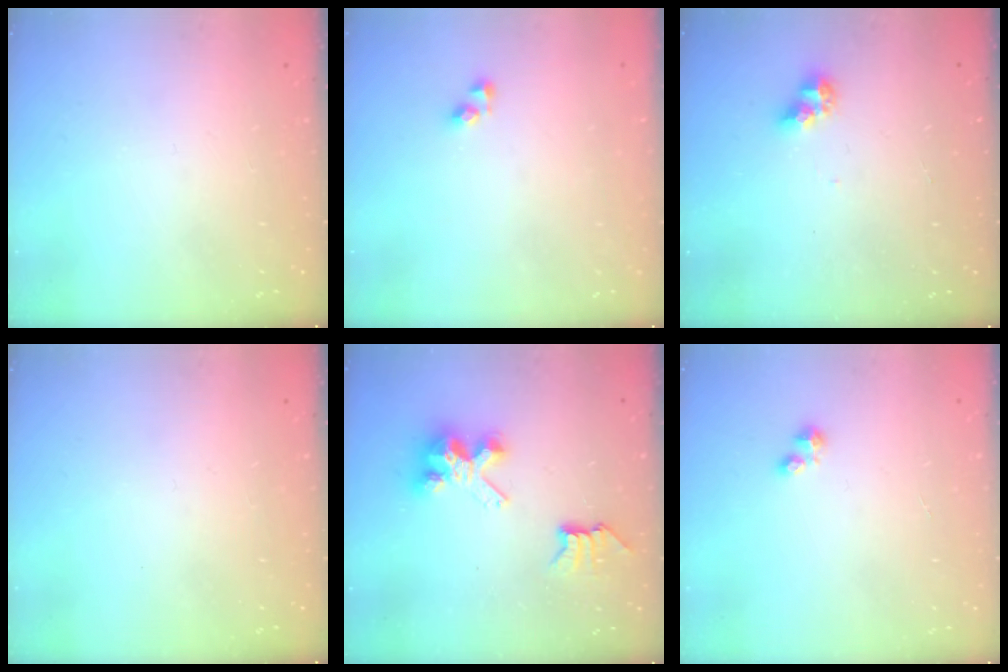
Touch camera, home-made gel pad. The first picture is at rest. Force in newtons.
{"total": 3.7, "press": 3.7, "slide": 0.1}
{"total": 6.3, "press": 6.3, "slide": 0.5}
{"total": 0.0}
{"total": 7.6, "press": 7.6, "slide": 0.2}
{"total": 1.9, "press": 1.8, "slide": 0.2}